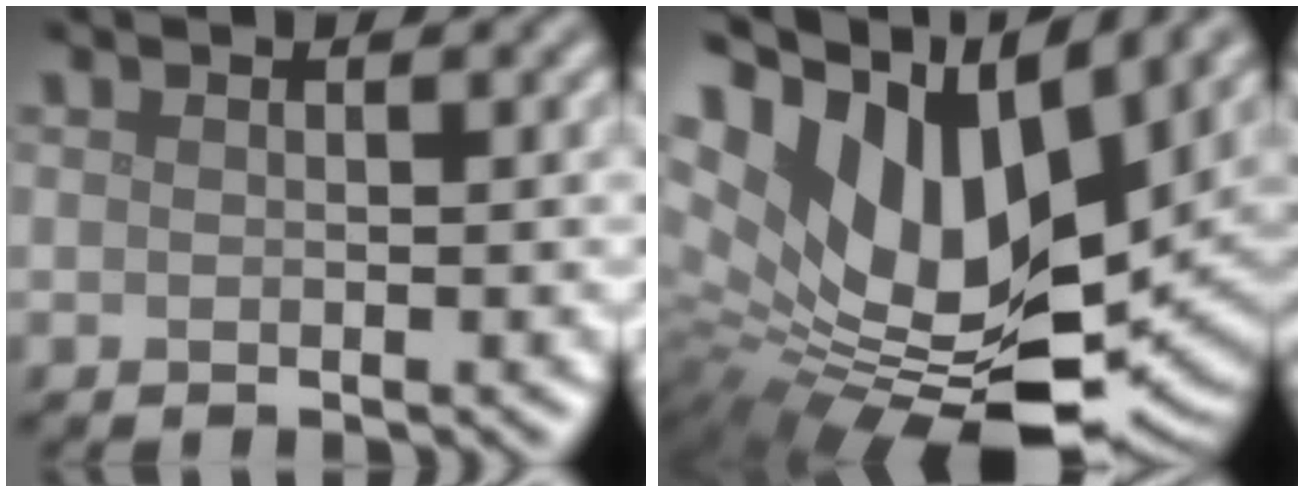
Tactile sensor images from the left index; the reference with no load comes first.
{"total": 17.1, "force": [5.6, 8.5, 13.7], "torque": [-0.269, 0.013, 0.106]}